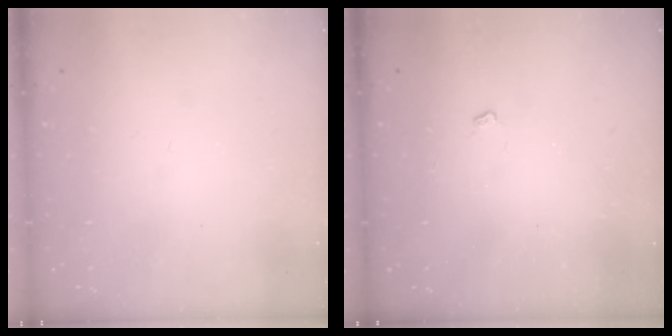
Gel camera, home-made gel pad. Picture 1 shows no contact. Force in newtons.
{"total": 3.0, "press": 2.9, "slide": 0.5}